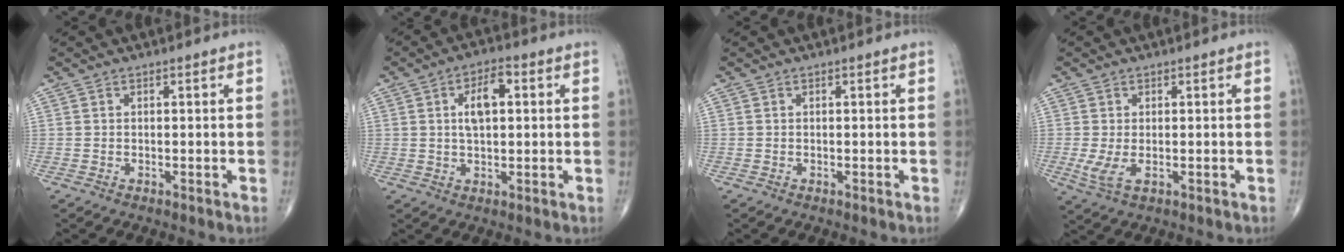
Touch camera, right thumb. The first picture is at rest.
{"total": 6.5, "force": [1.4, 3.2, 5.6], "torque": [-0.091, 0.009, 0.020]}
{"total": 0.0}
{"total": 3.9, "force": [-0.7, 2.0, 3.3], "torque": [-0.078, -0.010, -0.009]}